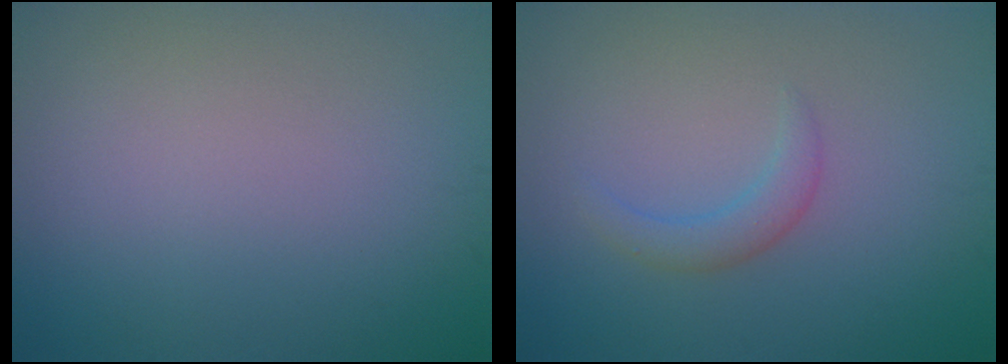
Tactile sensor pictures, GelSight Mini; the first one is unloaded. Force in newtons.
{"total": 1.9, "press": 1.8, "slide": 0.3}